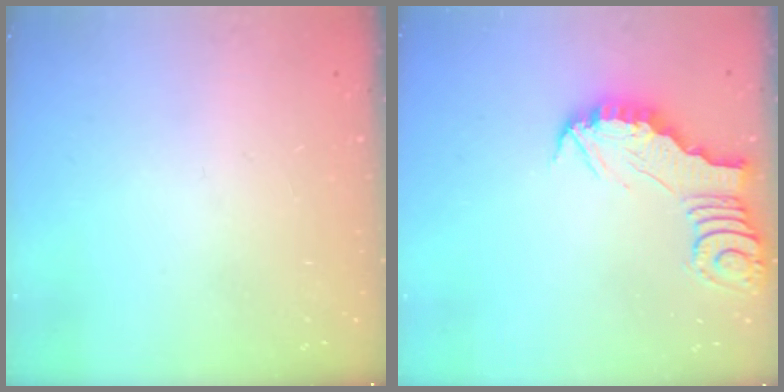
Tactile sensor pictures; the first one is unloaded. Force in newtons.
{"total": 2.8, "press": 2.8, "slide": 0.1}